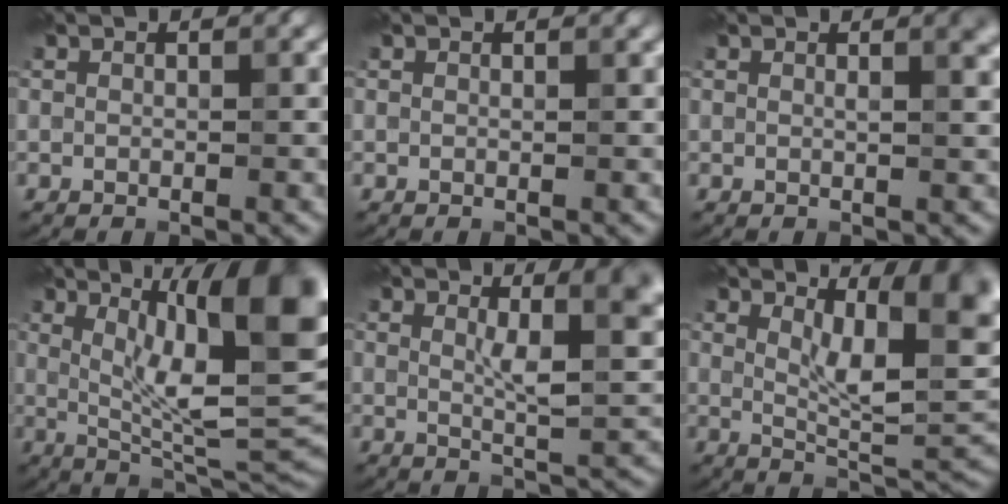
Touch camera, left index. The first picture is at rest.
{"total": 0.0}
{"total": 1.9, "force": [1.0, 0.5, 1.5], "torque": [-0.008, 0.006, 0.013]}
{"total": 13.2, "force": [3.8, 3.5, 12.2], "torque": [-0.163, 0.002, 0.063]}
{"total": 6.1, "force": [2.1, 1.4, 5.6], "torque": [-0.082, -0.002, 0.036]}
{"total": 7.3, "force": [3.0, 1.6, 6.5], "torque": [-0.095, -0.002, 0.053]}